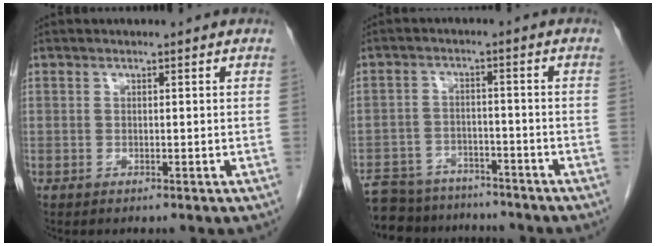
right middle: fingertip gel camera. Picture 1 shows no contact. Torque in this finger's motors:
{"motor_torque": [1.16, -0.98, 1.05, 0.21]}